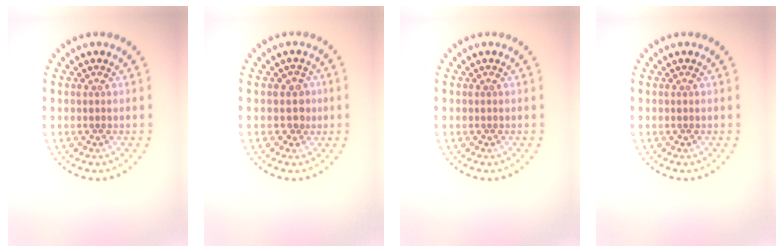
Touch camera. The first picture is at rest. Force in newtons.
{"total": 1.5, "press": 1.2, "slide": 0.9}
{"total": 0.0}
{"total": 0.0}